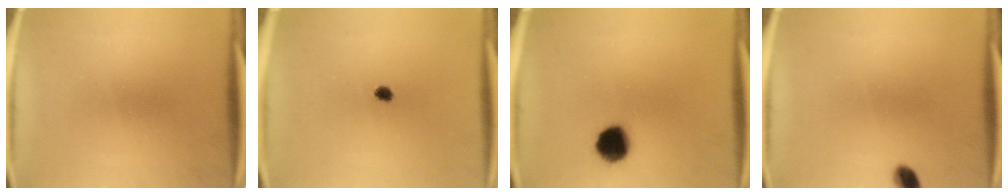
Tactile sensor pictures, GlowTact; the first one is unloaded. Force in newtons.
{"total": 1.8}
{"total": 8.7}
{"total": 2.9}